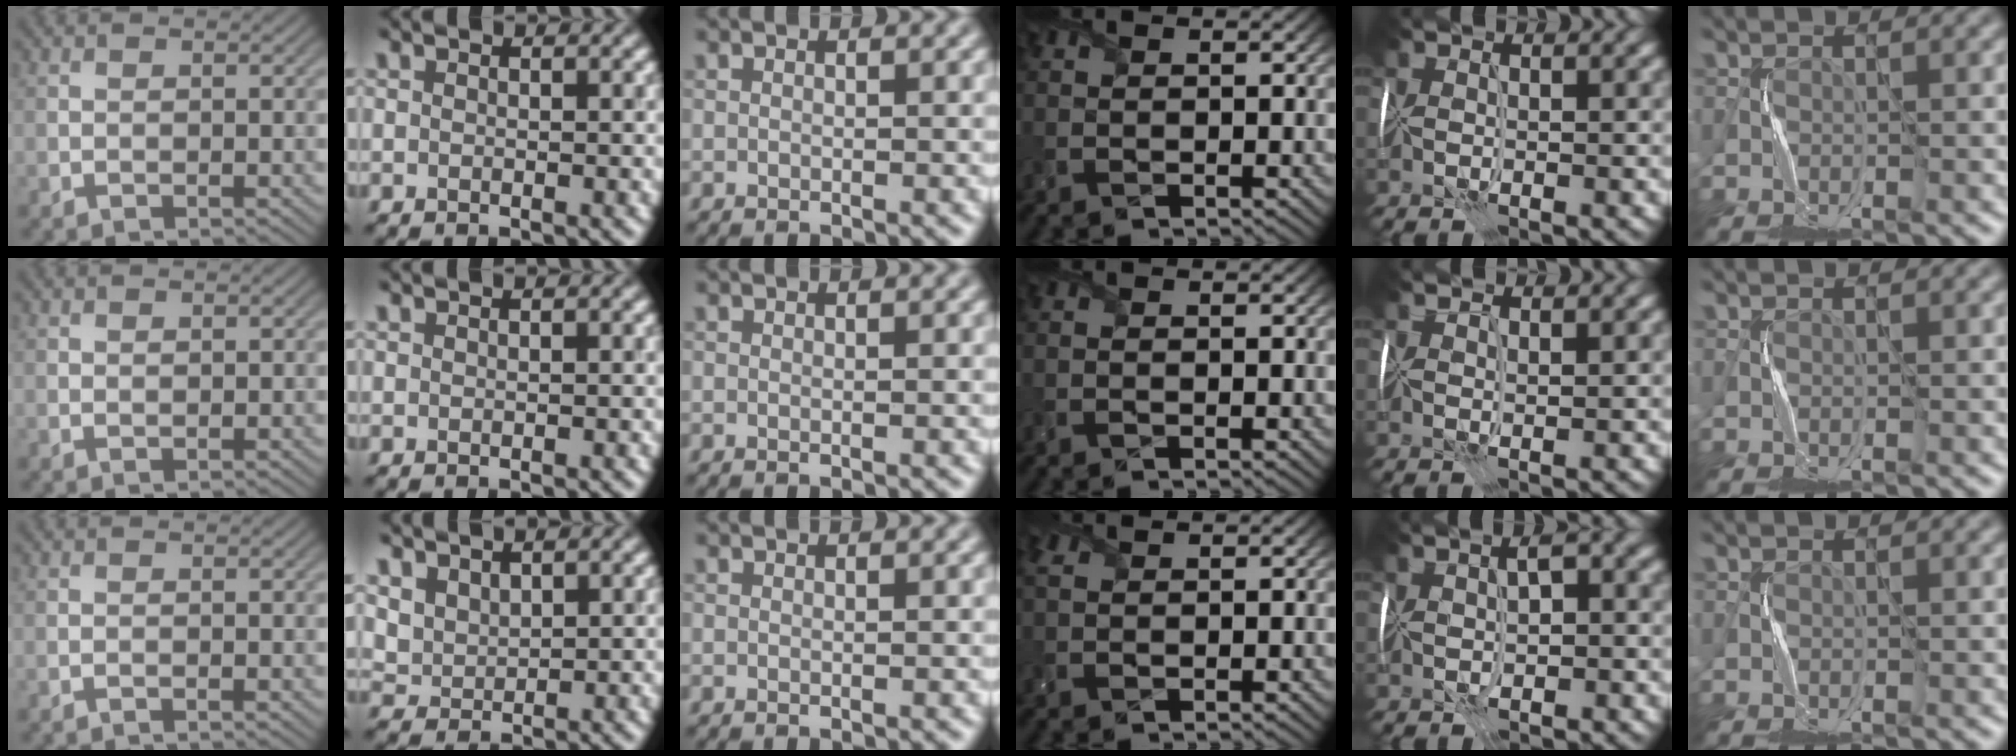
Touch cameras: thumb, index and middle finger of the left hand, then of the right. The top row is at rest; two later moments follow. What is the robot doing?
{"motion": "wrap", "object": "cellophane"}